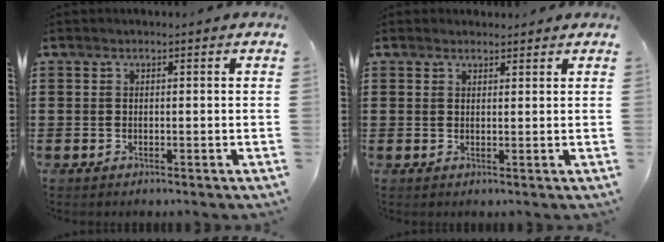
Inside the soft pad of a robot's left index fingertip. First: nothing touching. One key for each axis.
{"total": 1.5, "fx": 1.4, "fy": 0.5, "fz": 0.0, "tx": 0.005, "ty": -0.001, "tz": 0.026}